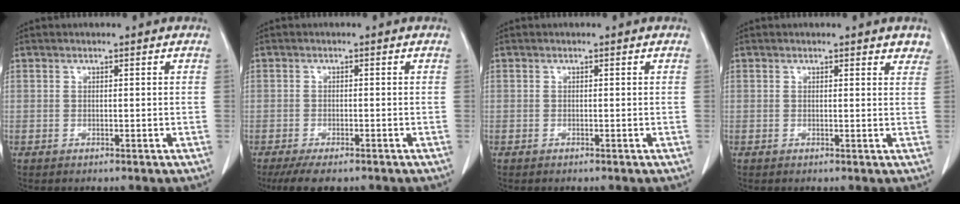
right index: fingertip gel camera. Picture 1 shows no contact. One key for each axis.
{"total": 4.9, "fx": -3.7, "fy": 1.8, "fz": 2.6, "tx": -0.045, "ty": -0.009, "tz": -0.058}
{"total": 0.0}
{"total": 2.4, "fx": 2.1, "fy": 0.7, "fz": 0.9, "tx": -0.003, "ty": -0.005, "tz": 0.009}